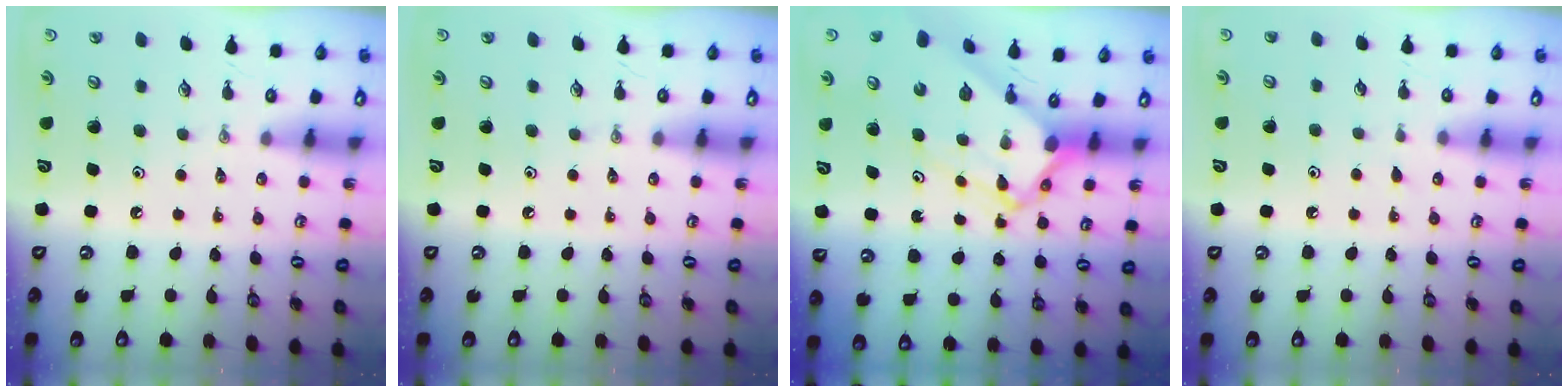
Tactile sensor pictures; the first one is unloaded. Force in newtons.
{"total": 0.0}
{"total": 6.9, "press": 6.8, "slide": 0.6}
{"total": 1.4, "press": 1.4, "slide": 0.2}